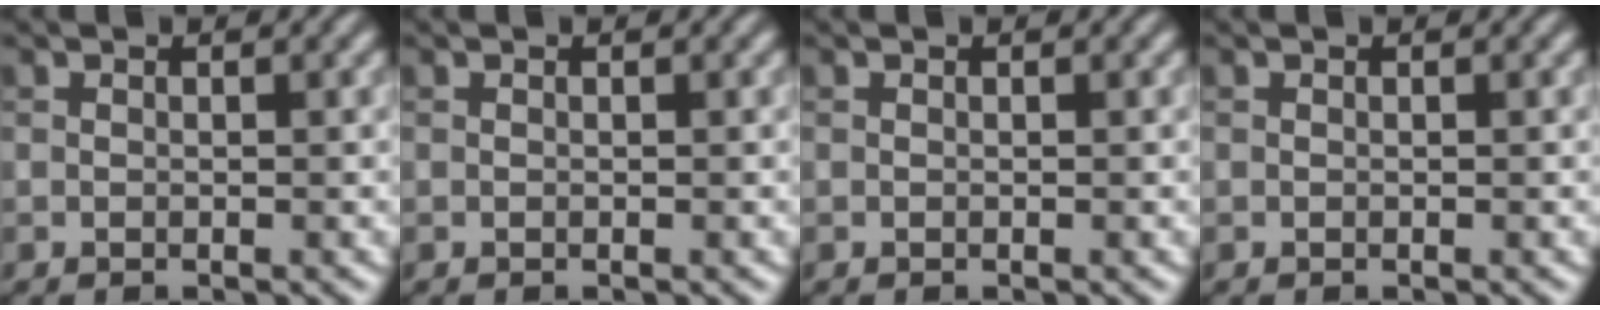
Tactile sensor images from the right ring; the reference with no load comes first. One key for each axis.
{"total": 0.0}
{"total": 0.0}
{"total": 0.0}